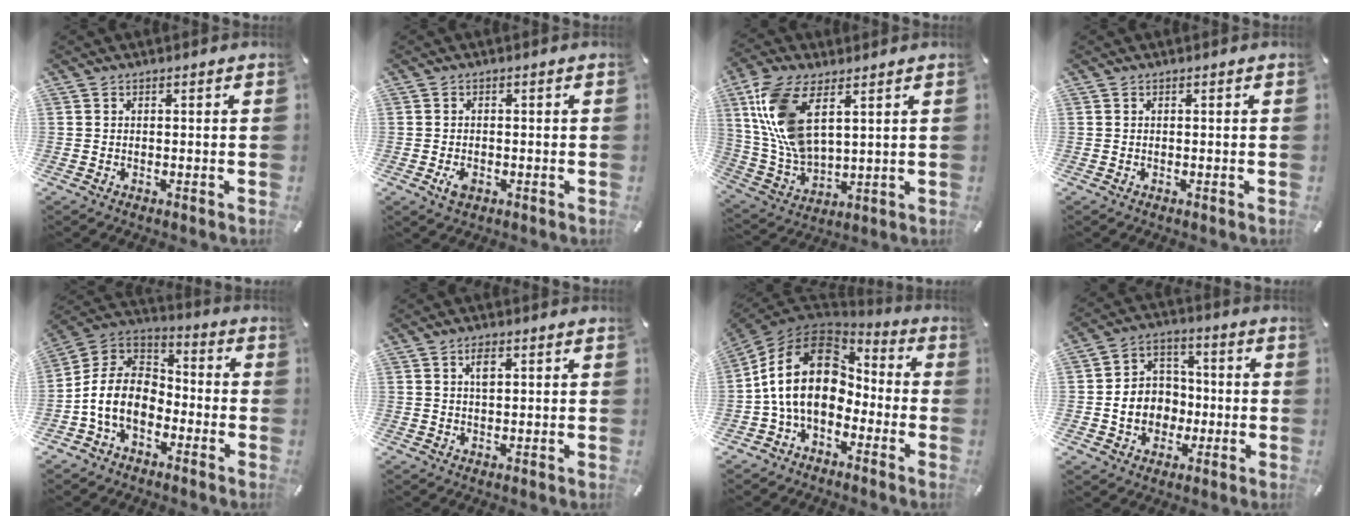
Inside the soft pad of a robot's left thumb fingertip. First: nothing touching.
{"total": 2.8, "force": [-1.0, 1.8, 1.8], "torque": [-0.047, 0.000, -0.021]}
{"total": 13.4, "force": [5.9, 7.2, 9.7], "torque": [-0.235, -0.018, 0.108]}
{"total": 0.0}
{"total": 11.5, "force": [-5.3, 8.0, 6.3], "torque": [-0.160, 0.018, -0.108]}
{"total": 2.8, "force": [1.1, 1.2, 2.3], "torque": [-0.041, 0.002, 0.017]}
{"total": 17.9, "force": [-0.8, 12.8, 12.5], "torque": [-0.267, 0.024, -0.019]}
{"total": 9.6, "force": [-2.1, 8.5, 4.0], "torque": [-0.086, 0.023, -0.036]}